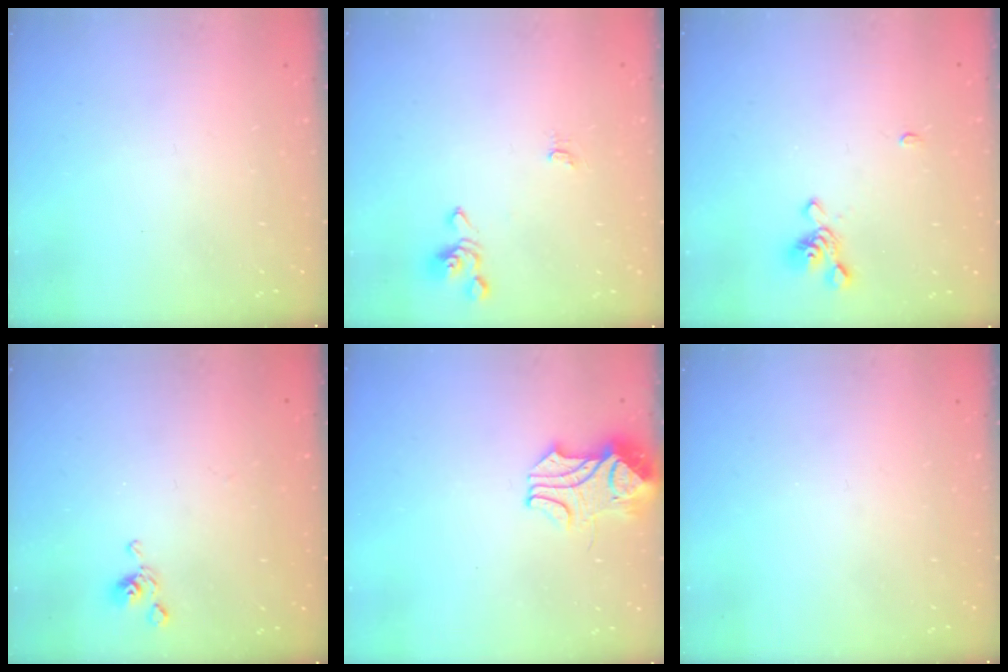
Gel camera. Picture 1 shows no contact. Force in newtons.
{"total": 0.6, "press": 0.4, "slide": 0.4}
{"total": 2.6, "press": 2.5, "slide": 0.9}
{"total": 5.6, "press": 5.6, "slide": 0.2}
{"total": 2.4, "press": 2.2, "slide": 1.0}
{"total": 0.0}